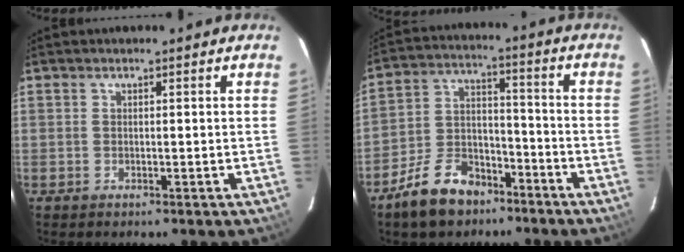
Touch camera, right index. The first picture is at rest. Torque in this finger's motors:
{"motor_torque": [1.03, -1.11, 0.07, 0.00]}